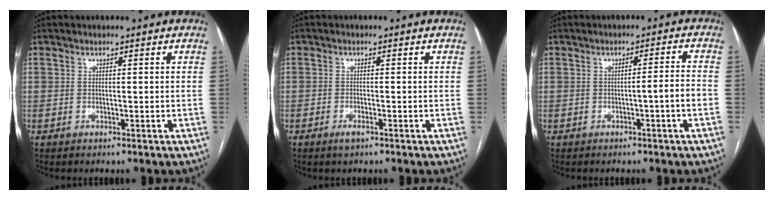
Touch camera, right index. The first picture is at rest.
{"total": 1.6, "force": [-1.0, 0.3, 1.2], "torque": [-0.025, -0.002, -0.017]}
{"total": 3.3, "force": [-1.2, -0.6, 3.0], "torque": [-0.040, 0.005, -0.020]}